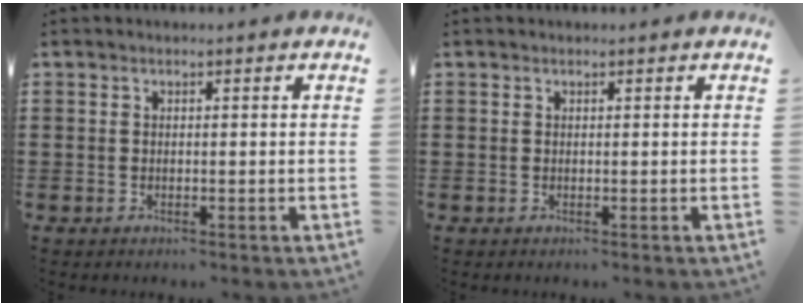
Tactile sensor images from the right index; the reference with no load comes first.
{"total": 0.0}